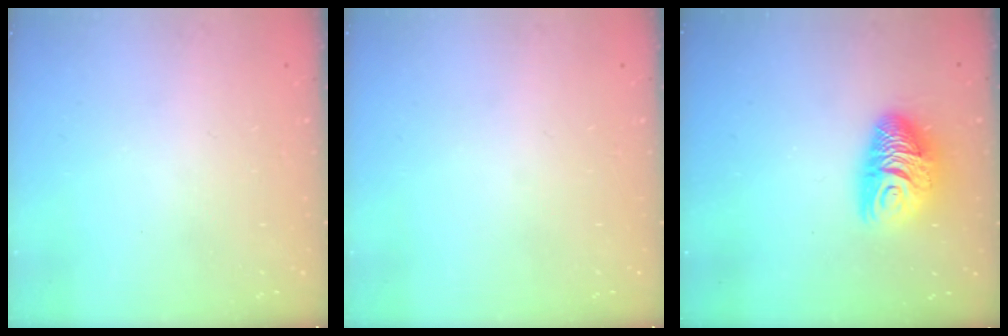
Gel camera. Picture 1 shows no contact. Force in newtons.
{"total": 0.0}
{"total": 10.6, "press": 10.6, "slide": 0.5}